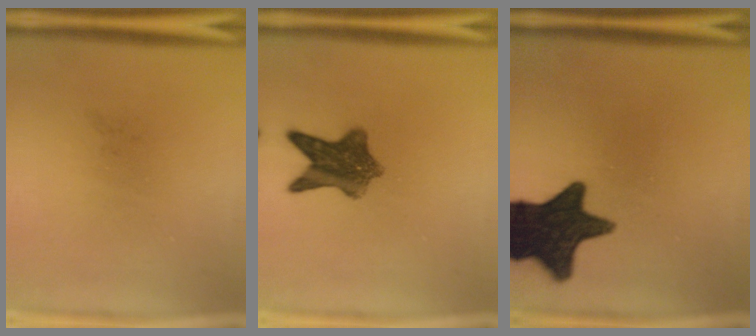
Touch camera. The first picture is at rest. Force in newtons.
{"total": 8.0}
{"total": 15.9}